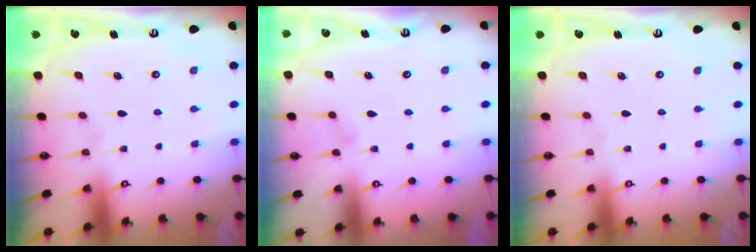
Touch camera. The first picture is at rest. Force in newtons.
{"total": 4.0, "press": 3.9, "slide": 0.4}
{"total": 0.0}